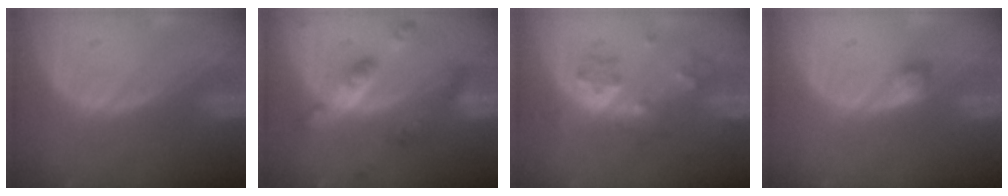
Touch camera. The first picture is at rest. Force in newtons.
{"total": 7.2, "press": 7.2, "slide": 0.6}
{"total": 6.6, "press": 5.7, "slide": 3.2}
{"total": 1.8, "press": 1.7, "slide": 0.3}